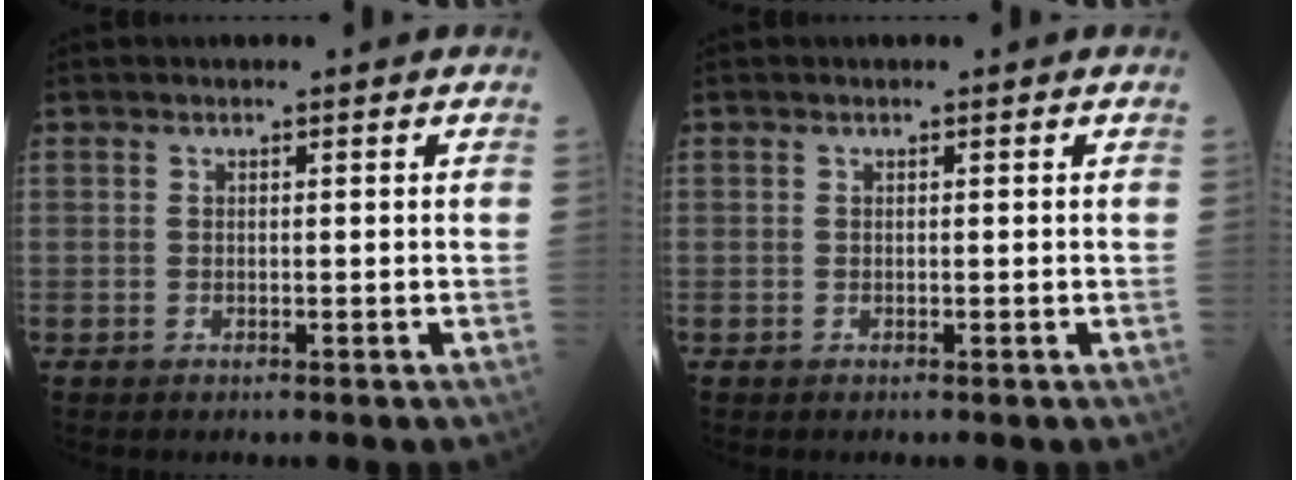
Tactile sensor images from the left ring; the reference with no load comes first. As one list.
[{"total": 0.0}]